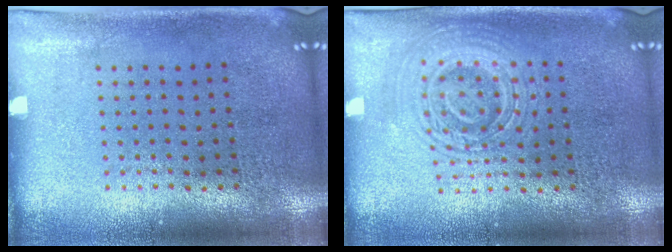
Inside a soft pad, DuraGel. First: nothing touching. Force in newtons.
{"total": 2.6, "press": 2.5, "slide": 0.5}